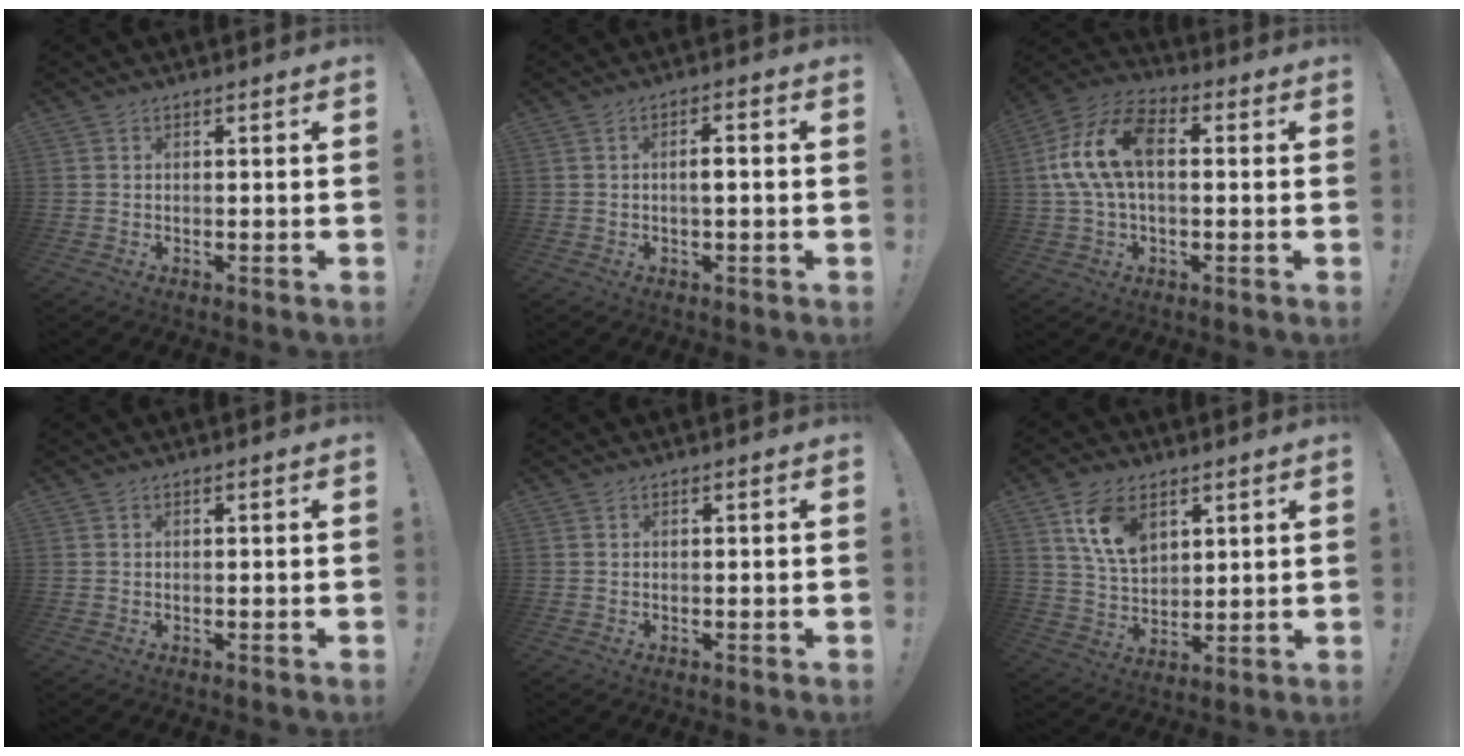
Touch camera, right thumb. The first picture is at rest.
{"total": 3.1, "force": [-0.8, 0.6, 2.9], "torque": [-0.047, 0.005, -0.018]}
{"total": 15.3, "force": [1.7, 9.0, 12.2], "torque": [-0.242, 0.013, 0.034]}
{"total": 0.0}
{"total": 0.0}
{"total": 12.4, "force": [6.2, 8.0, 7.1], "torque": [-0.121, -0.015, 0.122]}